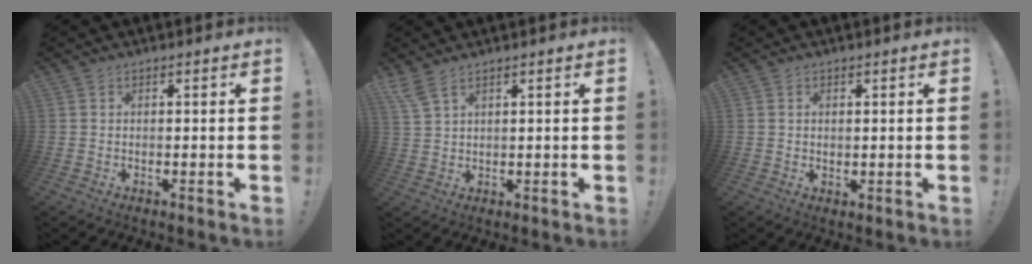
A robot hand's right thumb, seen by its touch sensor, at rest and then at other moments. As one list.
[{"total": 4.3, "force": [3.1, 1.1, 2.7], "torque": [-0.061, -0.010, 0.060]}, {"total": 0.9, "force": [0.6, 0.6, 0.3], "torque": [-0.002, -0.001, 0.012]}]